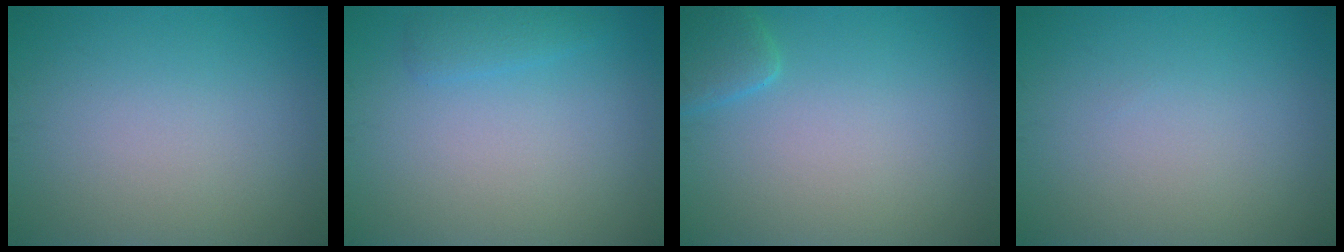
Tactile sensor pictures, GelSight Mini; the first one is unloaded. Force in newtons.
{"total": 1.4, "press": 1.4, "slide": 0.1}
{"total": 2.1, "press": 2.1, "slide": 0.2}
{"total": 0.0}